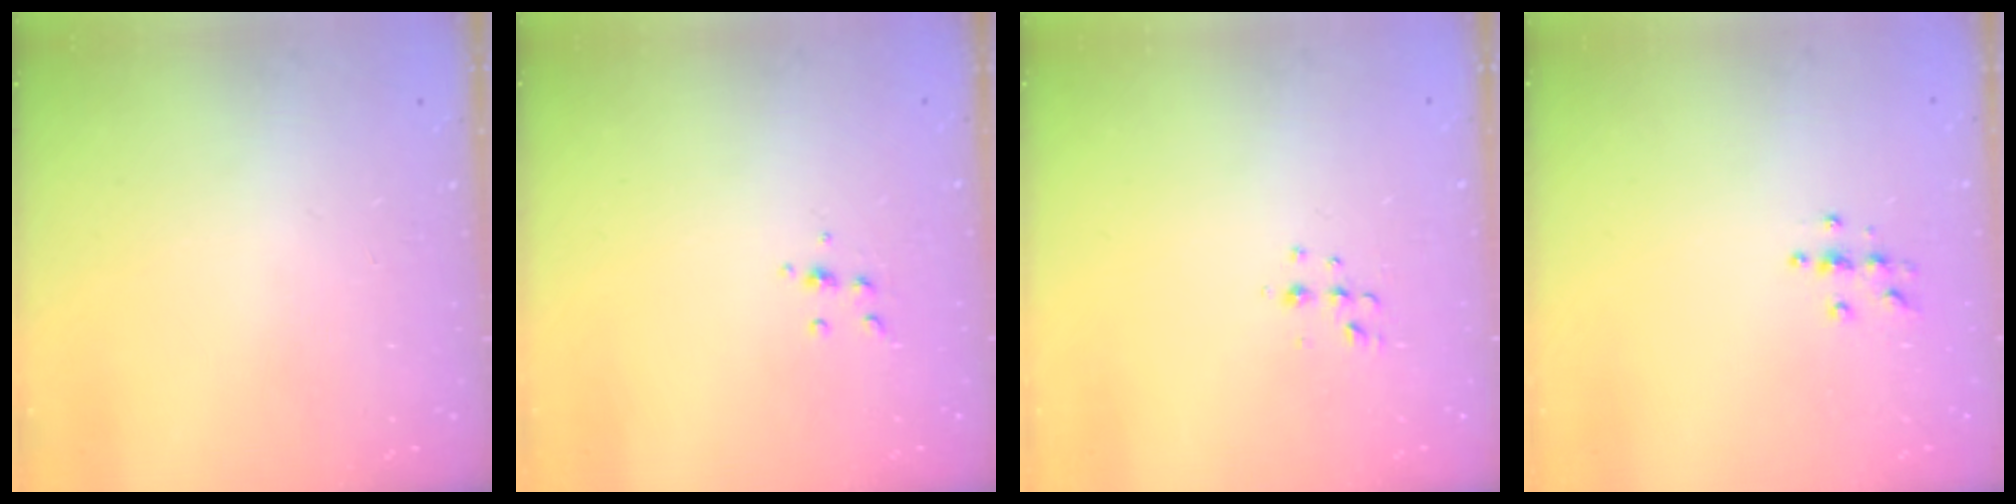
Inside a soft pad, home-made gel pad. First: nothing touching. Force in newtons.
{"total": 4.8, "press": 4.8, "slide": 0.5}
{"total": 4.9, "press": 4.8, "slide": 1.0}
{"total": 4.0, "press": 4.0, "slide": 0.4}